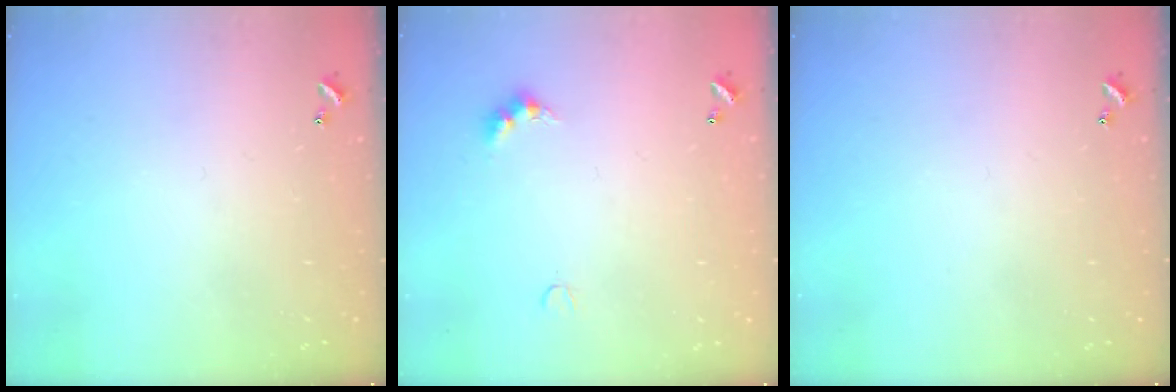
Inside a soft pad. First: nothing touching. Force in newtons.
{"total": 2.9, "press": 2.8, "slide": 0.7}
{"total": 0.0}